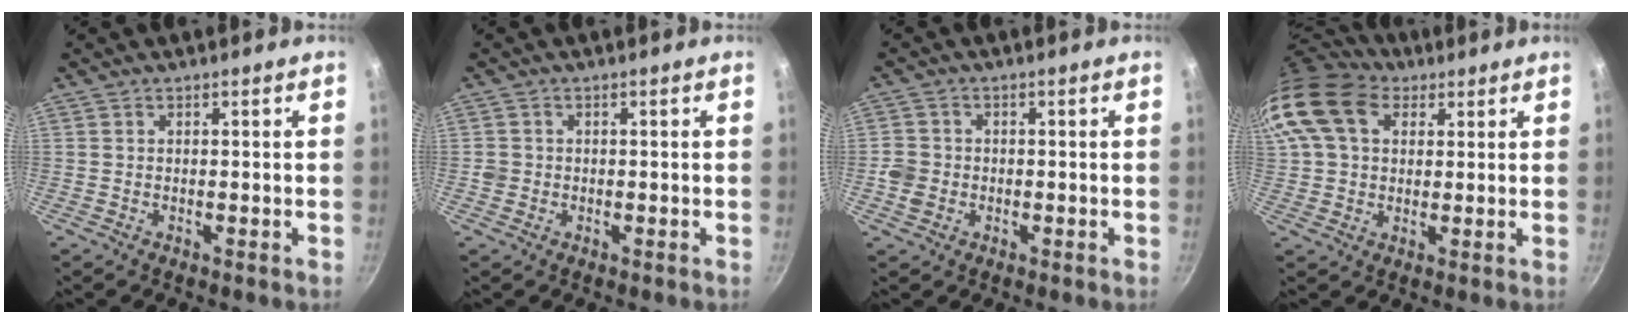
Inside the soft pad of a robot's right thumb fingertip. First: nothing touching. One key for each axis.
{"total": 1.7, "fx": -0.3, "fy": 1.6, "fz": 0.4, "tx": -0.004, "ty": 0.005, "tz": -0.005}
{"total": 3.9, "fx": -1.0, "fy": 3.5, "fz": 1.5, "tx": -0.022, "ty": 0.015, "tz": -0.021}
{"total": 17.0, "fx": 5.7, "fy": 12.3, "fz": 10.2, "tx": -0.209, "ty": 0.027, "tz": 0.092}